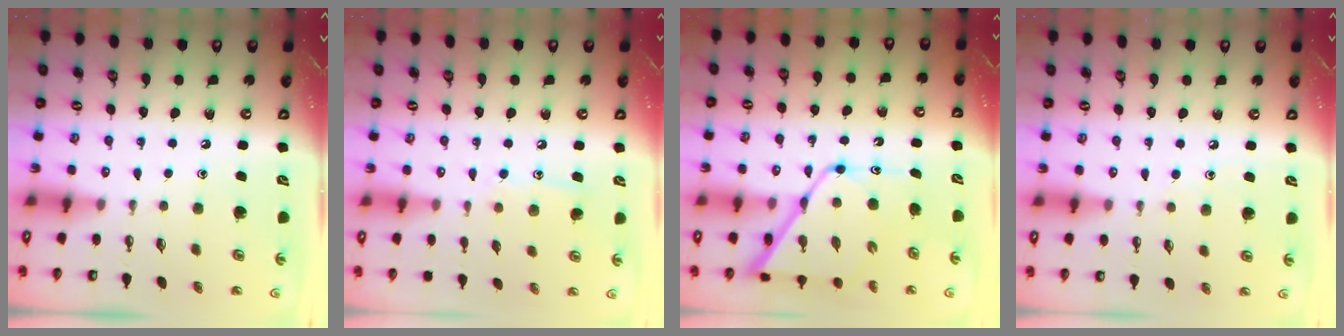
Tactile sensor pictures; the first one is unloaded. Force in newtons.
{"total": 8.0, "press": 8.0, "slide": 0.5}
{"total": 14.0, "press": 13.9, "slide": 1.2}
{"total": 5.3, "press": 5.2, "slide": 0.6}